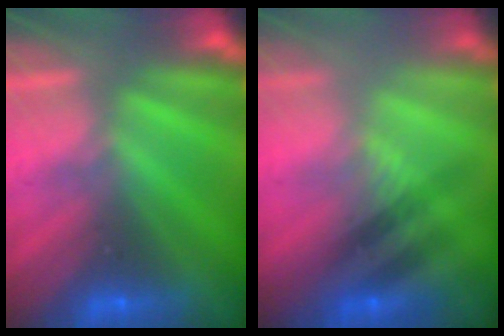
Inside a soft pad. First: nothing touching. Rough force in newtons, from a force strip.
{"total": 2.3}